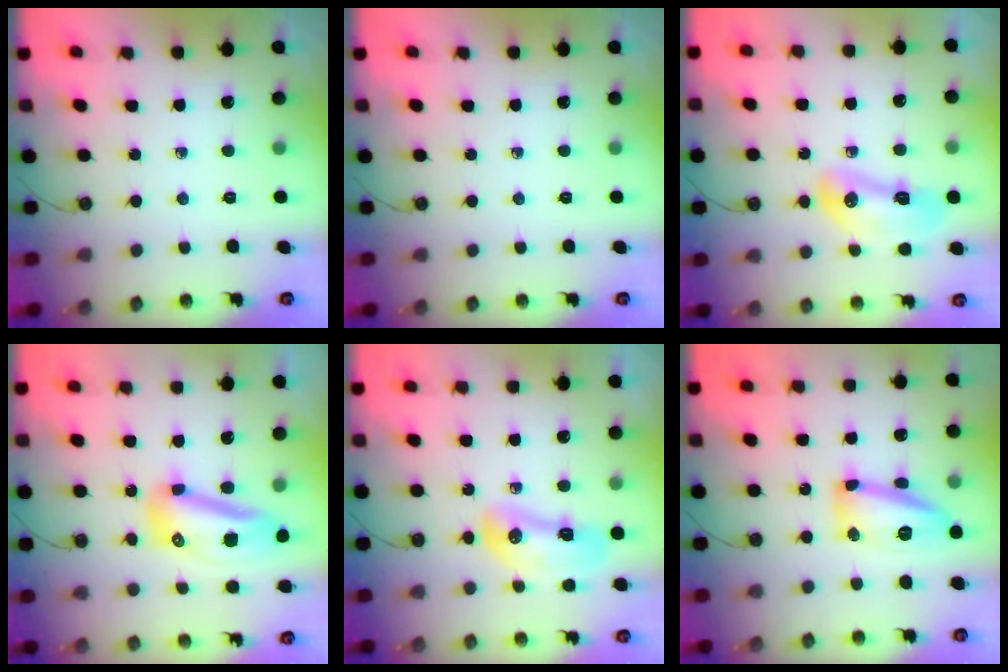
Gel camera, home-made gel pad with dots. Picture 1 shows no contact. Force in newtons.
{"total": 0.0}
{"total": 11.5, "press": 10.8, "slide": 3.8}
{"total": 13.6, "press": 13.5, "slide": 1.8}
{"total": 11.4, "press": 11.0, "slide": 2.9}
{"total": 13.2, "press": 13.2, "slide": 1.3}